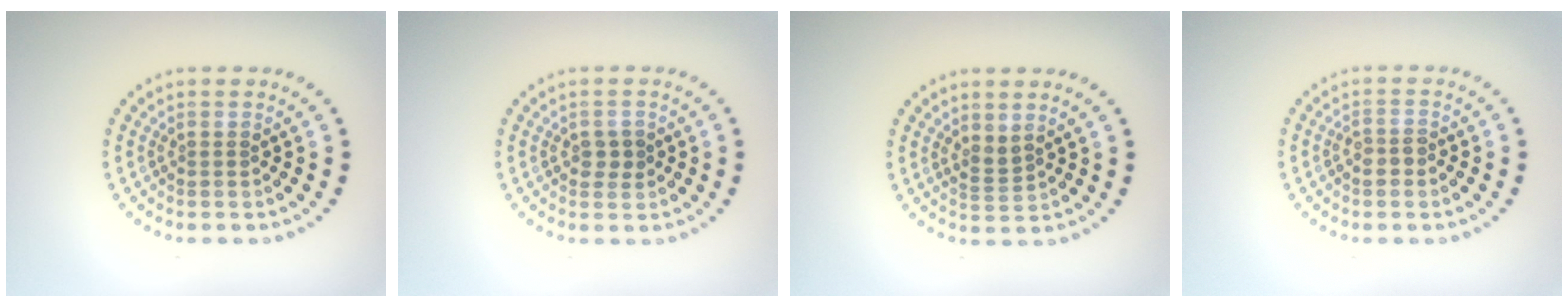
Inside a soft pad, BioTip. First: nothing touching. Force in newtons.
{"total": 1.6, "press": 1.6, "slide": 0.2}
{"total": 1.4, "press": 1.1, "slide": 0.8}
{"total": 1.6, "press": 1.4, "slide": 0.8}